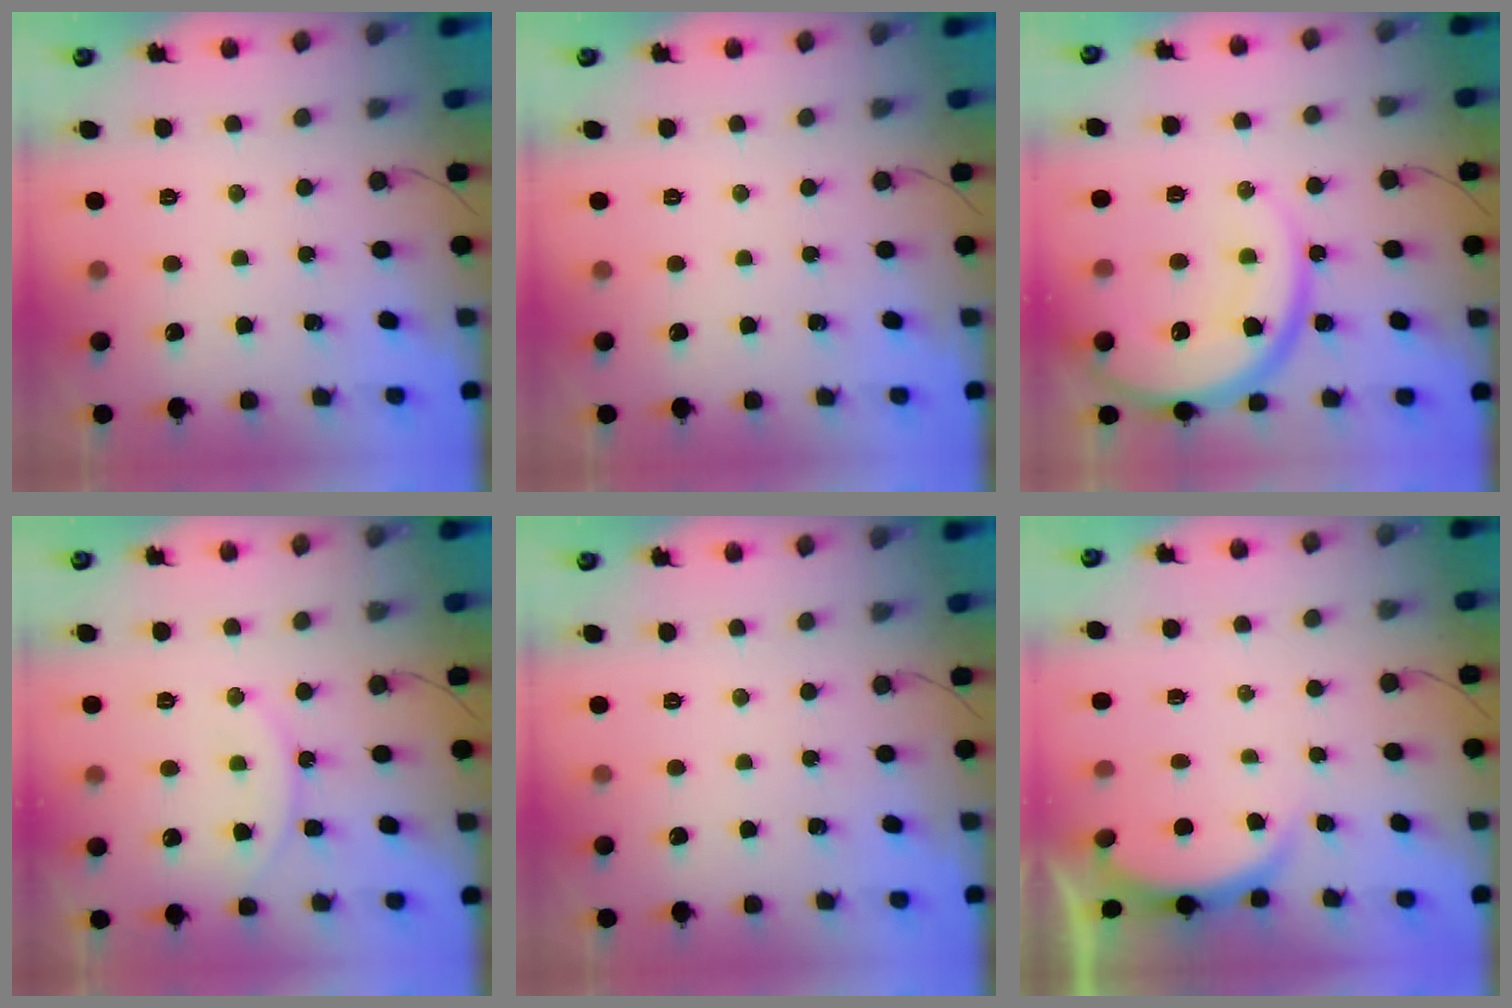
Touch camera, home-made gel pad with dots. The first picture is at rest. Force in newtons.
{"total": 0.0}
{"total": 17.6, "press": 17.5, "slide": 1.5}
{"total": 13.3, "press": 13.2, "slide": 1.1}
{"total": 0.0}
{"total": 2.8, "press": 2.7, "slide": 0.6}